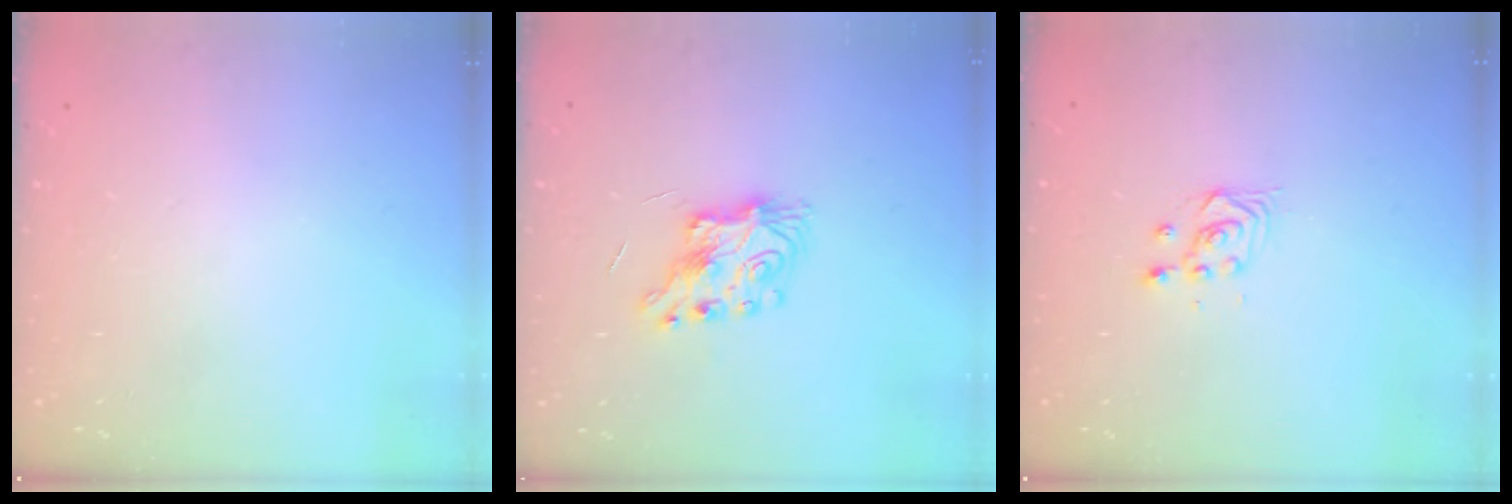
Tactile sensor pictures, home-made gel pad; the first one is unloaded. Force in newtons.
{"total": 7.9, "press": 7.9, "slide": 0.3}
{"total": 3.3, "press": 3.2, "slide": 0.4}